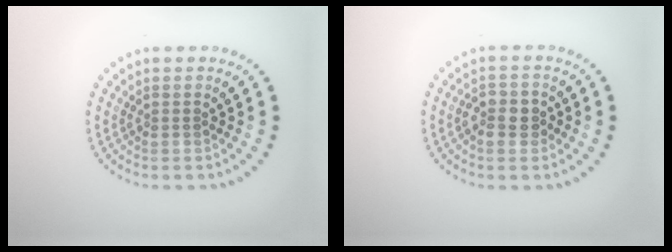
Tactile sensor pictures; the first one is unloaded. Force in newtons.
{"total": 2.6, "press": 2.5, "slide": 0.6}